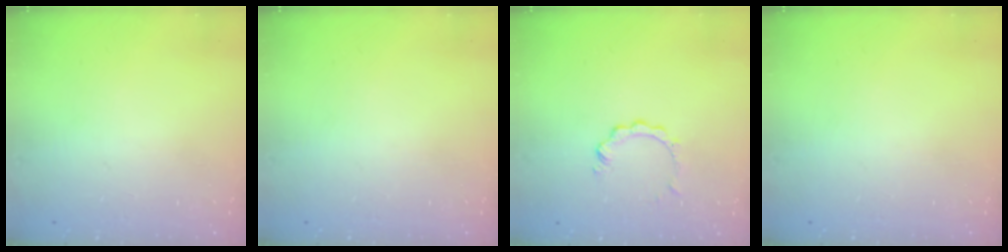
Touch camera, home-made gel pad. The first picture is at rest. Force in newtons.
{"total": 0.0}
{"total": 2.1, "press": 2.1, "slide": 0.2}
{"total": 0.0}